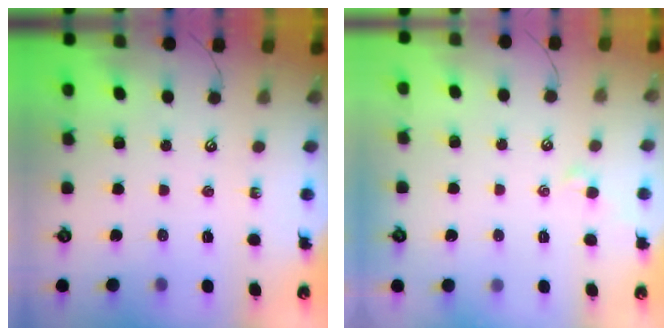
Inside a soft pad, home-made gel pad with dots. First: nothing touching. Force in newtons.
{"total": 2.1, "press": 2.1, "slide": 0.3}